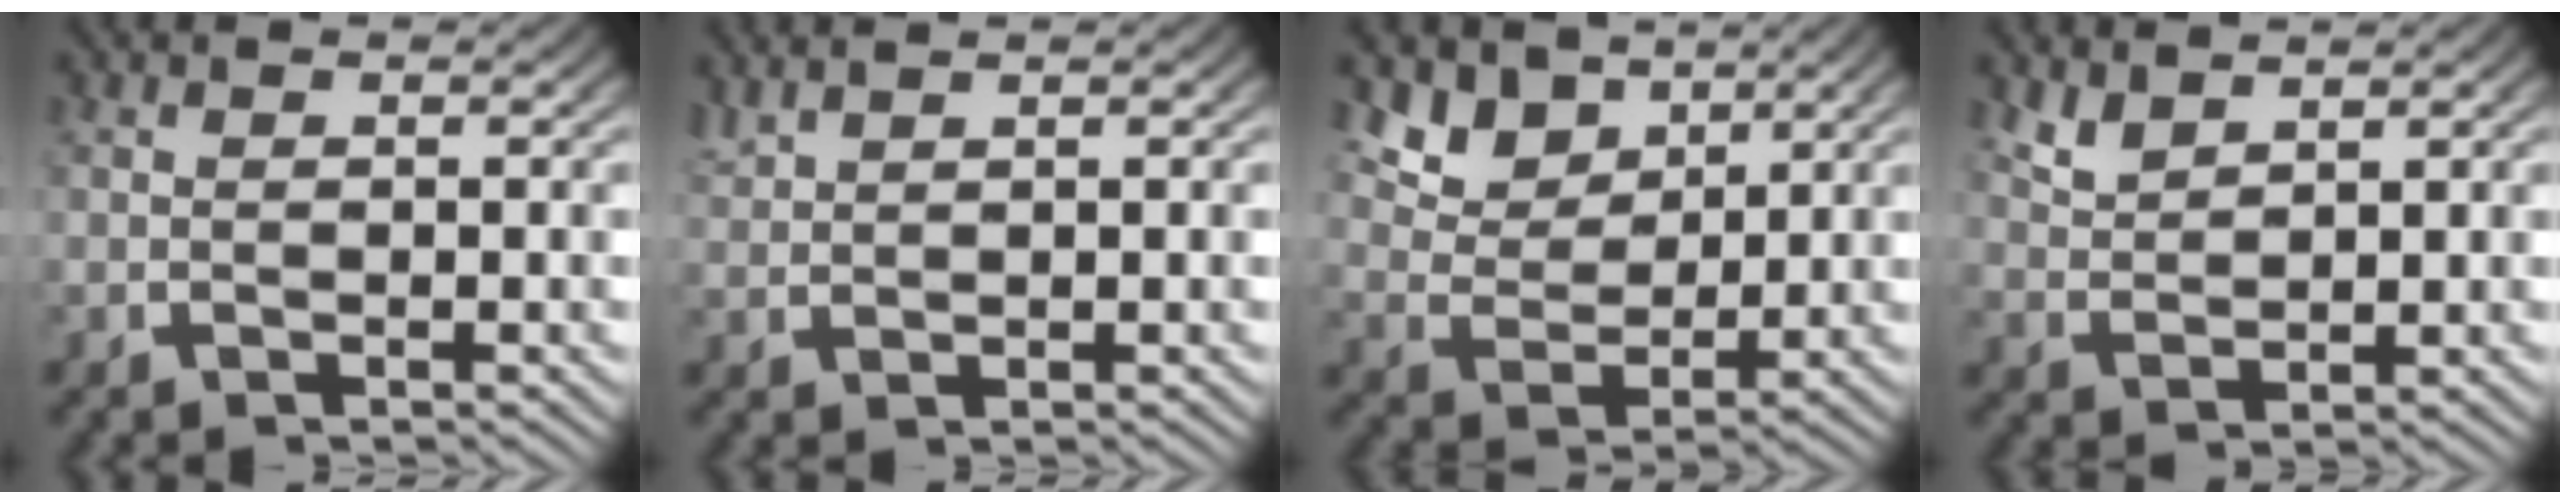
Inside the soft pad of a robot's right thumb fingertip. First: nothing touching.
{"total": 1.9, "force": [1.8, 0.3, 0.5], "torque": [-0.009, 0.007, 0.039]}
{"total": 6.5, "force": [2.9, 4.6, 3.6], "torque": [-0.081, -0.013, 0.055]}
{"total": 2.9, "force": [2.4, 1.0, 1.2], "torque": [-0.027, 0.000, 0.056]}